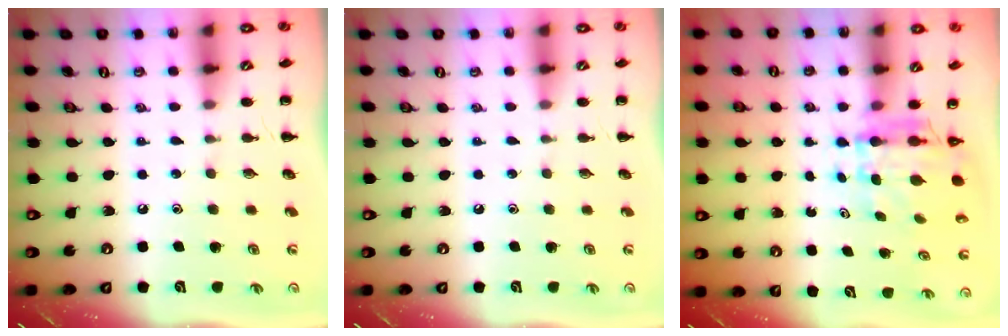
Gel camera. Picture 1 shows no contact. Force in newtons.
{"total": 0.0}
{"total": 5.6, "press": 5.5, "slide": 0.7}